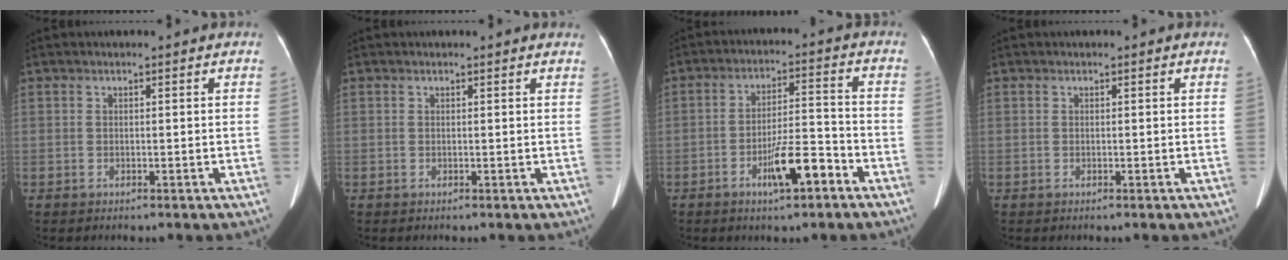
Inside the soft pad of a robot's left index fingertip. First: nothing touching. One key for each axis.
{"total": 1.4, "fx": 1.4, "fy": 0.1, "fz": 0.3, "tx": -0.012, "ty": -0.002, "tz": 0.004}
{"total": 7.8, "fx": -4.3, "fy": 1.5, "fz": 6.3, "tx": -0.112, "ty": 0.006, "tz": -0.070}
{"total": 0.0}